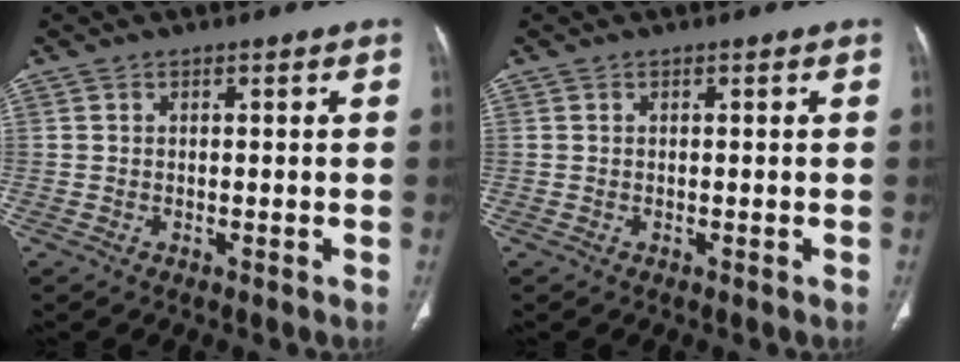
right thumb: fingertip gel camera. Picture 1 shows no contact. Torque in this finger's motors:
{"motor_torque": [-0.01, 0.01, -0.07, 0.07, 0.00]}